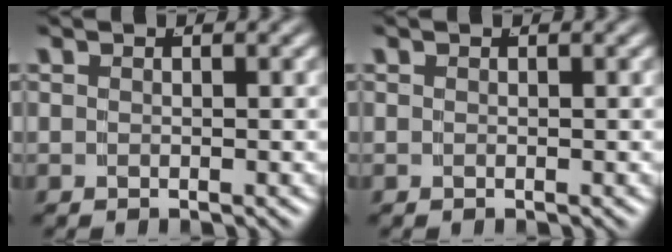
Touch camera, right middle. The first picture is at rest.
{"total": 0.0}